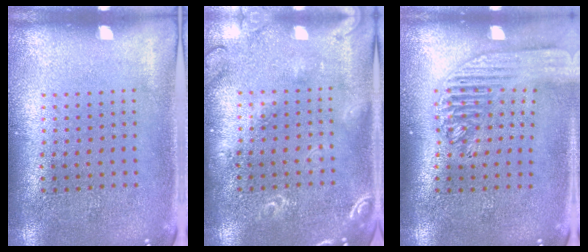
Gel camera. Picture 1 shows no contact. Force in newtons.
{"total": 2.8, "press": 2.7, "slide": 0.4}
{"total": 2.1, "press": 1.8, "slide": 1.1}